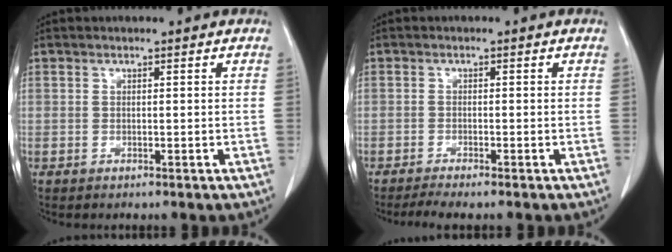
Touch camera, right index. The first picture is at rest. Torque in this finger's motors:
{"motor_torque": [0.21, -0.24, 0.09, 0.02]}